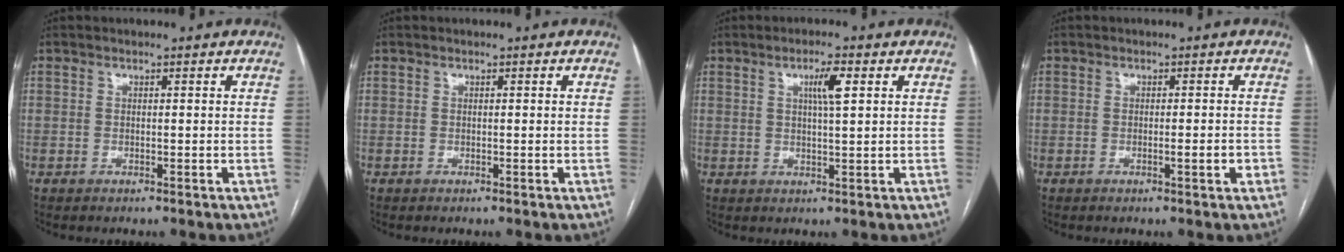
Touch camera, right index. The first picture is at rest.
{"total": 0.0}
{"total": 4.0, "force": [1.5, 0.3, 3.7], "torque": [-0.065, 0.001, 0.025]}
{"total": 2.0, "force": [-0.6, 0.1, 1.9], "torque": [-0.029, -0.002, -0.009]}